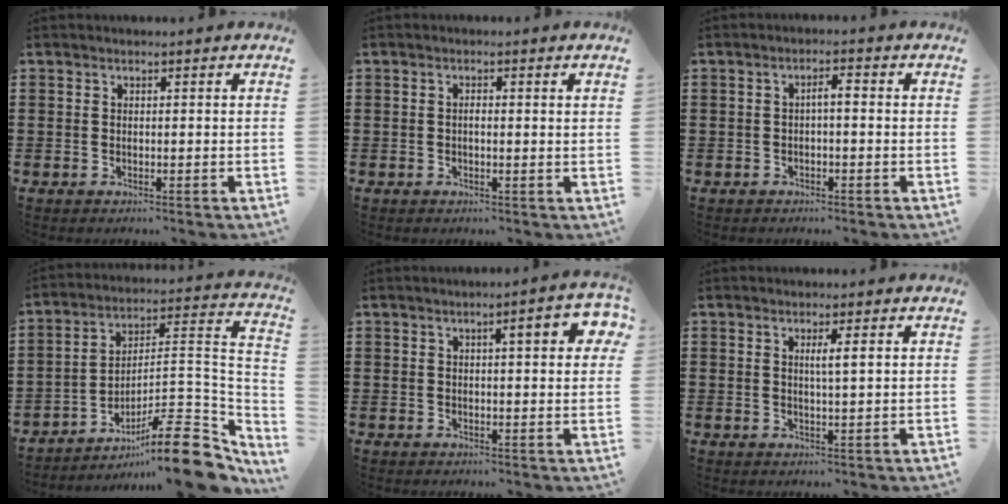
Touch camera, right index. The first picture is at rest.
{"total": 1.0, "force": [0.0, 0.0, 1.0], "torque": [-0.020, -0.004, 0.000]}
{"total": 1.8, "force": [-0.5, 0.4, 1.7], "torque": [-0.032, 0.004, -0.010]}
{"total": 14.4, "force": [-9.5, 3.0, 10.3], "torque": [-0.130, 0.029, -0.167]}
{"total": 5.0, "force": [1.5, 1.1, 4.6], "torque": [-0.067, -0.002, 0.017]}
{"total": 2.2, "force": [0.5, -0.1, 2.2], "torque": [-0.043, -0.002, 0.006]}